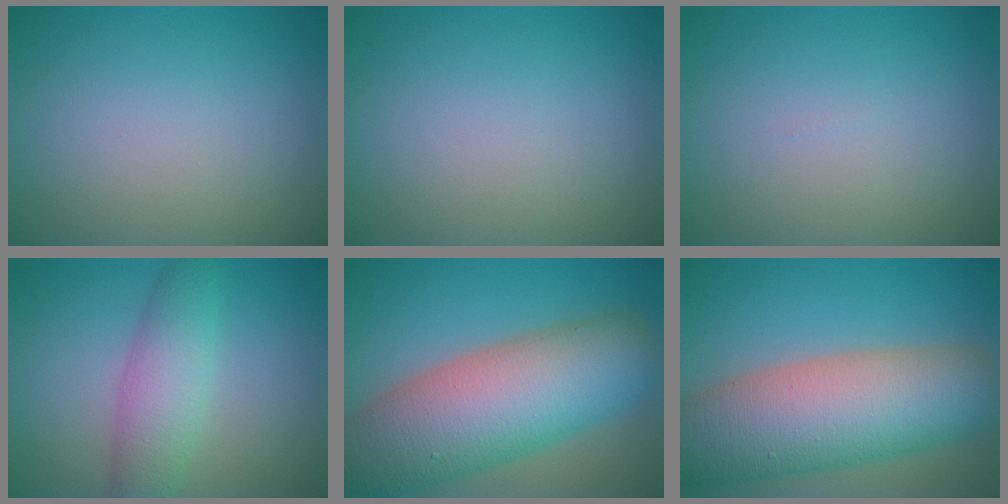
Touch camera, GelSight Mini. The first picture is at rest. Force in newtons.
{"total": 0.0}
{"total": 0.0}
{"total": 4.4, "press": 4.4, "slide": 0.1}
{"total": 13.2, "press": 13.2, "slide": 0.7}
{"total": 12.2, "press": 12.2, "slide": 0.7}